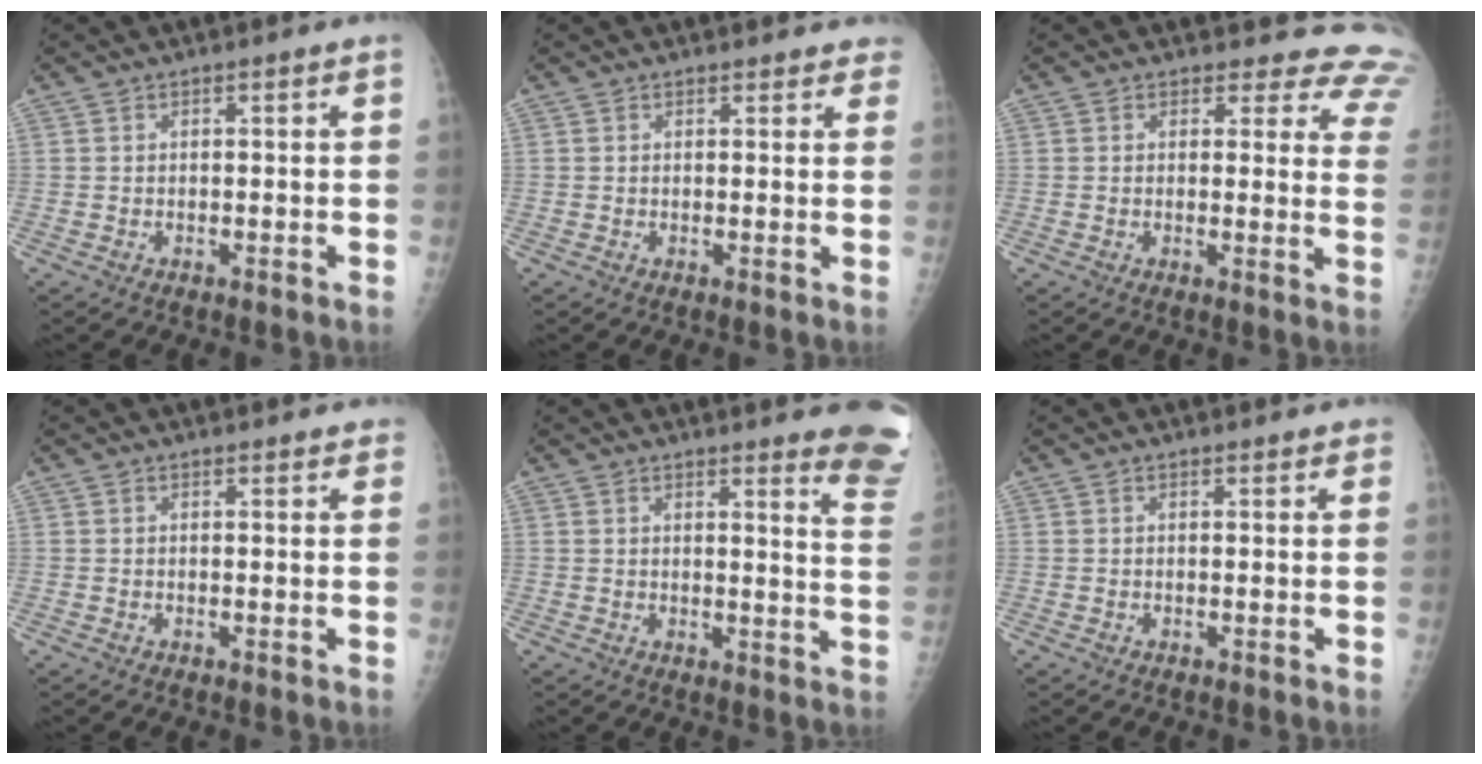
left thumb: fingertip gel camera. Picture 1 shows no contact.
{"total": 3.8, "force": [3.4, 1.6, 0.2], "torque": [0.033, -0.015, 0.018]}
{"total": 12.1, "force": [10.6, 5.3, 2.3], "torque": [0.028, -0.073, 0.076]}
{"total": 2.9, "force": [2.6, 1.0, 0.6], "torque": [0.013, -0.008, 0.018]}
{"total": 12.2, "force": [11.5, 0.8, 4.2], "torque": [-0.018, -0.123, 0.099]}
{"total": 2.2, "force": [2.0, 0.8, 0.5], "torque": [0.008, -0.005, 0.014]}